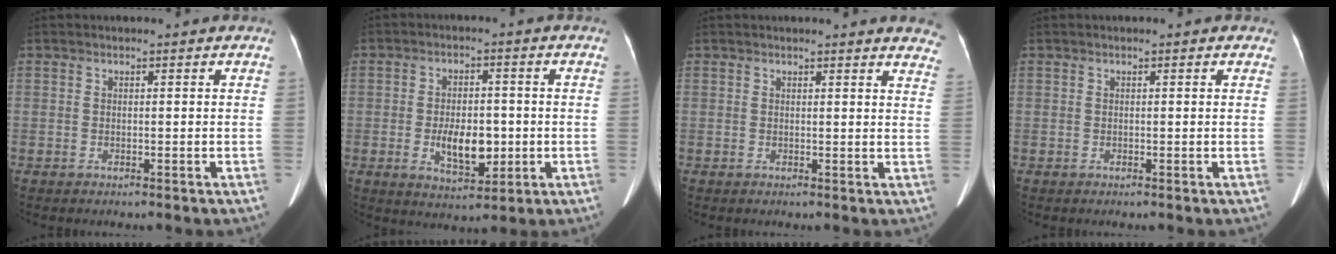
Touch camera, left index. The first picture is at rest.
{"total": 7.4, "force": [-1.5, 3.6, 6.2], "torque": [-0.113, -0.003, -0.018]}
{"total": 10.1, "force": [9.7, 1.8, 2.3], "torque": [0.008, -0.032, 0.069]}
{"total": 0.9, "force": [0.9, 0.1, 0.3], "torque": [-0.009, 0.008, 0.002]}